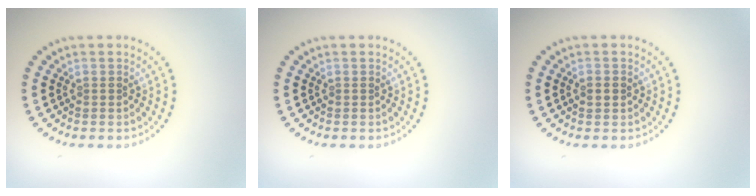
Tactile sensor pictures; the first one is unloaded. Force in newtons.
{"total": 0.0}
{"total": 1.4, "press": 1.4, "slide": 0.1}